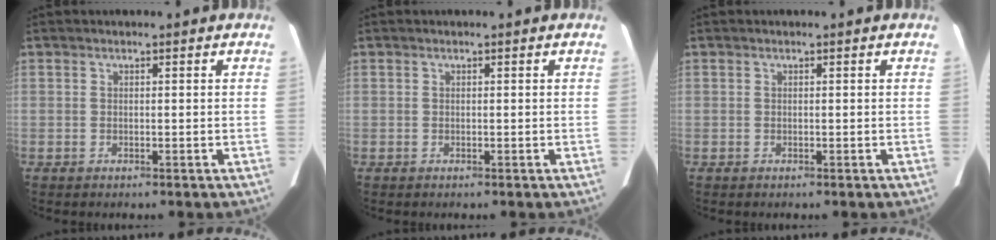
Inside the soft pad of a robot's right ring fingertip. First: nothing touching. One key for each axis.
{"total": 0.0}
{"total": 0.0}